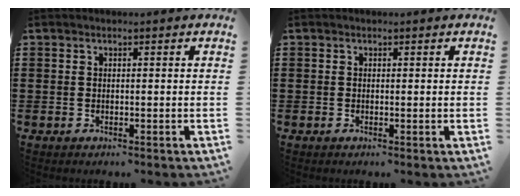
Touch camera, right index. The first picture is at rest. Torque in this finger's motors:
{"motor_torque": [0.21, -0.12, 0.02, -0.01]}